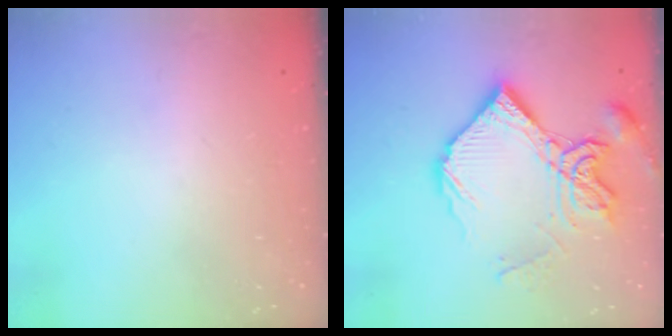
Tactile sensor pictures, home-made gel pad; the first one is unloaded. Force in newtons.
{"total": 17.3, "press": 17.2, "slide": 1.9}